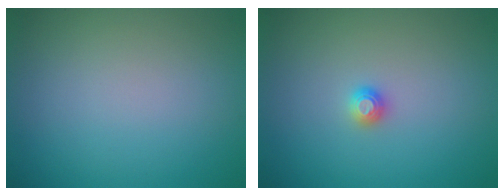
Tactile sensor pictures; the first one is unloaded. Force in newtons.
{"total": 1.1, "press": 1.1, "slide": 0.1}